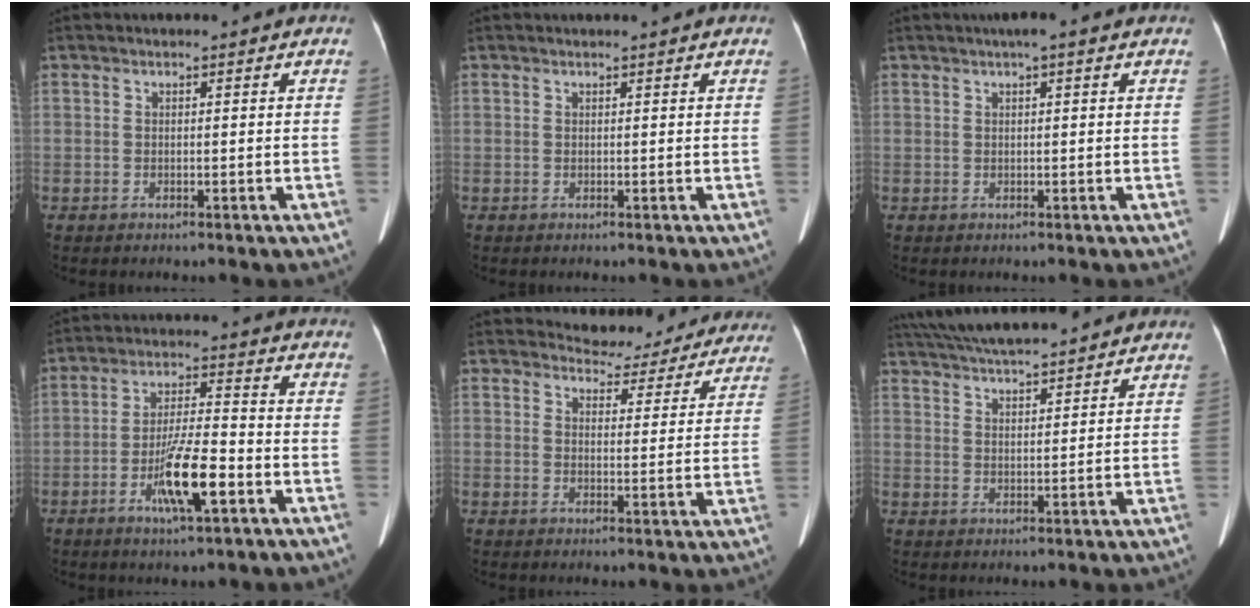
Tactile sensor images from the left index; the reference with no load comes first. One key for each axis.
{"total": 0.9, "fx": 0.7, "fy": -0.1, "fz": 0.6, "tx": -0.008, "ty": 0.007, "tz": 0.013}
{"total": 2.6, "fx": 1.6, "fy": 0.2, "fz": 2.0, "tx": -0.033, "ty": 0.016, "tz": 0.023}
{"total": 9.7, "fx": -4.3, "fy": 1.3, "fz": 8.5, "tx": -0.165, "ty": -0.008, "tz": -0.075}
{"total": 11.3, "fx": 10.7, "fy": 3.5, "fz": 0.5, "tx": 0.021, "ty": -0.011, "tz": 0.110}
{"total": 14.2, "fx": 12.7, "fy": 1.6, "fz": 6.1, "tx": -0.114, "ty": 0.038, "tz": 0.198}